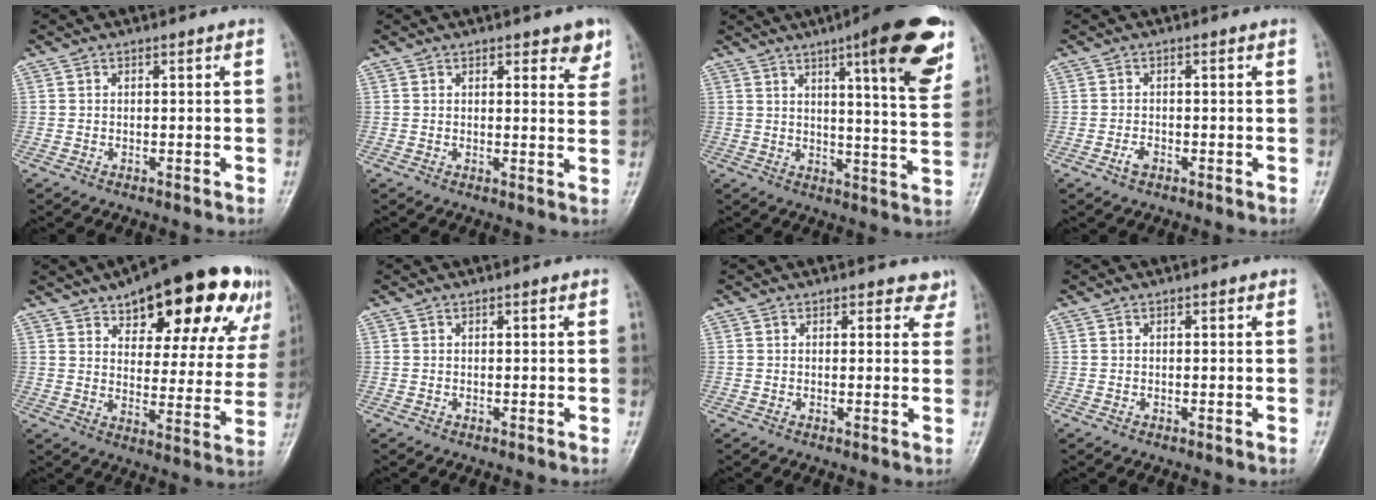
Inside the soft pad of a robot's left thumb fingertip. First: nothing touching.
{"total": 5.0, "force": [3.2, 2.1, 3.3], "torque": [-0.012, -0.017, 0.035]}
{"total": 17.5, "force": [9.1, 3.3, 14.6], "torque": [-0.162, -0.039, 0.119]}
{"total": 1.6, "force": [-0.9, 0.9, 1.0], "torque": [-0.022, 0.003, -0.018]}
{"total": 24.8, "force": [15.0, 10.1, 16.9], "torque": [-0.192, -0.028, 0.201]}
{"total": 0.6, "force": [0.4, 0.2, 0.5], "torque": [-0.007, -0.001, 0.004]}
{"total": 3.5, "force": [2.9, 1.9, 0.7], "torque": [0.028, -0.014, 0.020]}
{"total": 0.7, "force": [0.4, 0.3, 0.5], "torque": [-0.004, -0.001, 0.004]}